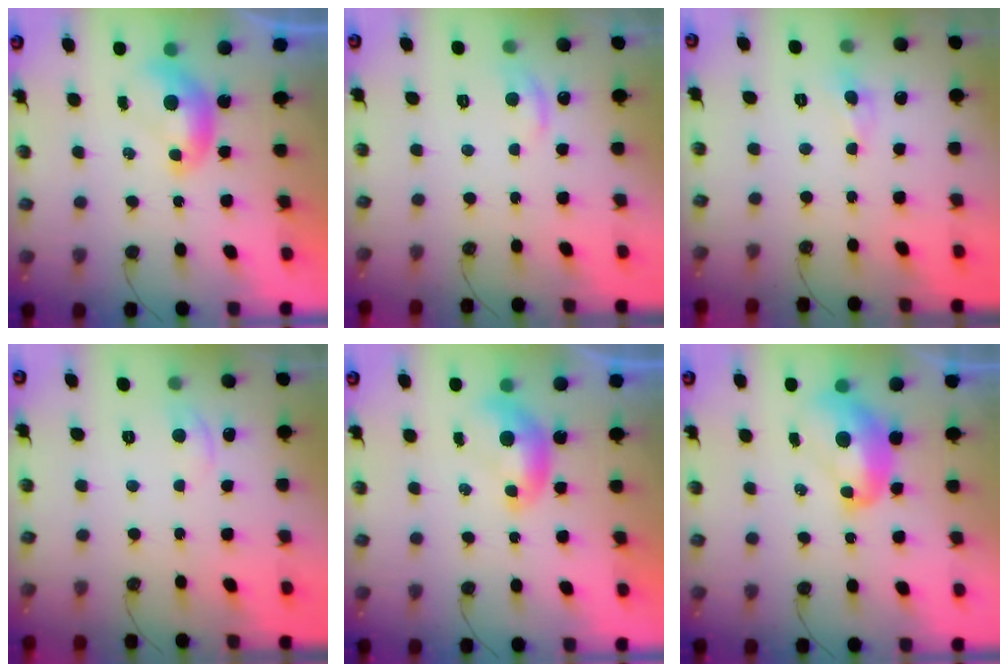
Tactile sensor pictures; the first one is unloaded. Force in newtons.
{"total": 2.6, "press": 2.5, "slide": 0.8}
{"total": 0.6, "press": 0.5, "slide": 0.4}
{"total": 0.6, "press": 0.3, "slide": 0.5}
{"total": 0.0}
{"total": 3.0, "press": 2.9, "slide": 0.5}